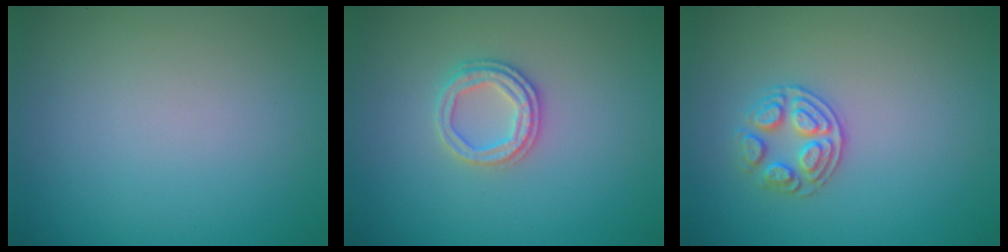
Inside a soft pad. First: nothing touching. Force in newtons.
{"total": 2.4, "press": 2.3, "slide": 0.7}
{"total": 2.7, "press": 2.4, "slide": 1.1}